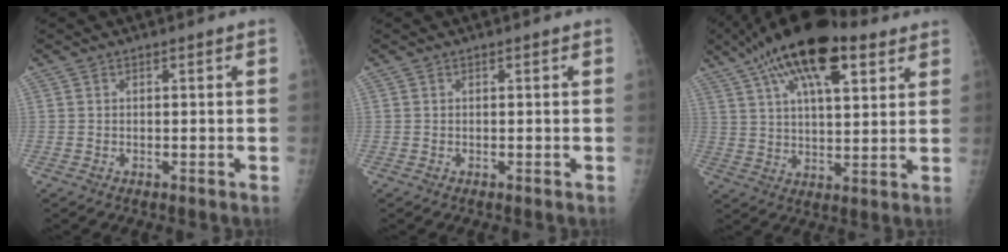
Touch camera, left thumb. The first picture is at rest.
{"total": 0.0}
{"total": 17.7, "force": [9.7, 7.0, 13.0], "torque": [-0.207, -0.007, 0.163]}